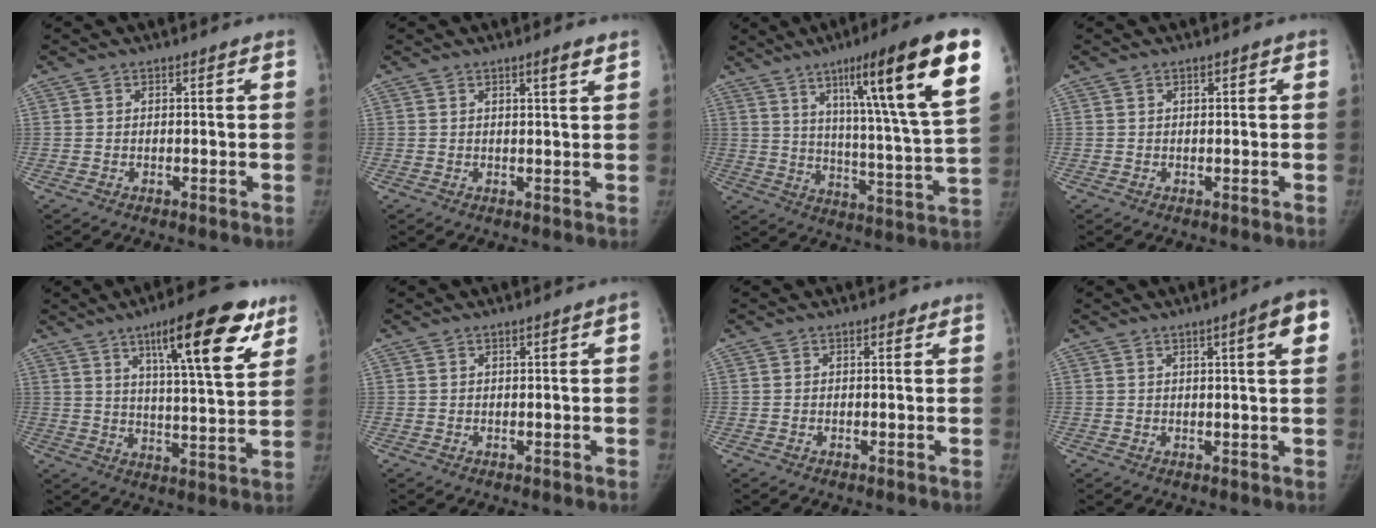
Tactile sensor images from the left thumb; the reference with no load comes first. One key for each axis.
{"total": 2.4, "fx": 1.6, "fy": 0.1, "fz": 1.8, "tx": -0.025, "ty": -0.011, "tz": 0.024}
{"total": 25.0, "fx": 12.2, "fy": 2.6, "fz": 21.7, "tx": -0.308, "ty": -0.033, "tz": 0.186}
{"total": 0.8, "fx": 0.4, "fy": 0.5, "fz": 0.5, "tx": -0.003, "ty": 0.000, "tz": 0.004}
{"total": 18.3, "fx": 10.1, "fy": 4.5, "fz": 14.6, "tx": -0.186, "ty": -0.038, "tz": 0.151}
{"total": 1.1, "fx": 0.2, "fy": 0.2, "fz": 1.1, "tx": -0.019, "ty": 0.009, "tz": 0.004}
{"total": 0.8, "fx": 0.4, "fy": 0.6, "fz": 0.4, "tx": 0.001, "ty": 0.000, "tz": 0.001}
{"total": 6.5, "fx": 2.4, "fy": 0.8, "fz": 6.0, "tx": -0.071, "ty": -0.001, "tz": 0.027}